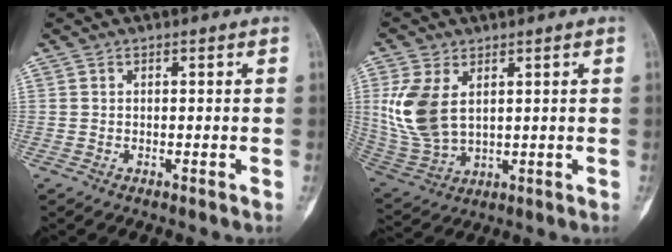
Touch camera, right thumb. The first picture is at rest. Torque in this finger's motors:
{"motor_torque": [0.15, 1.51, 0.10, 0.05, 0.13]}